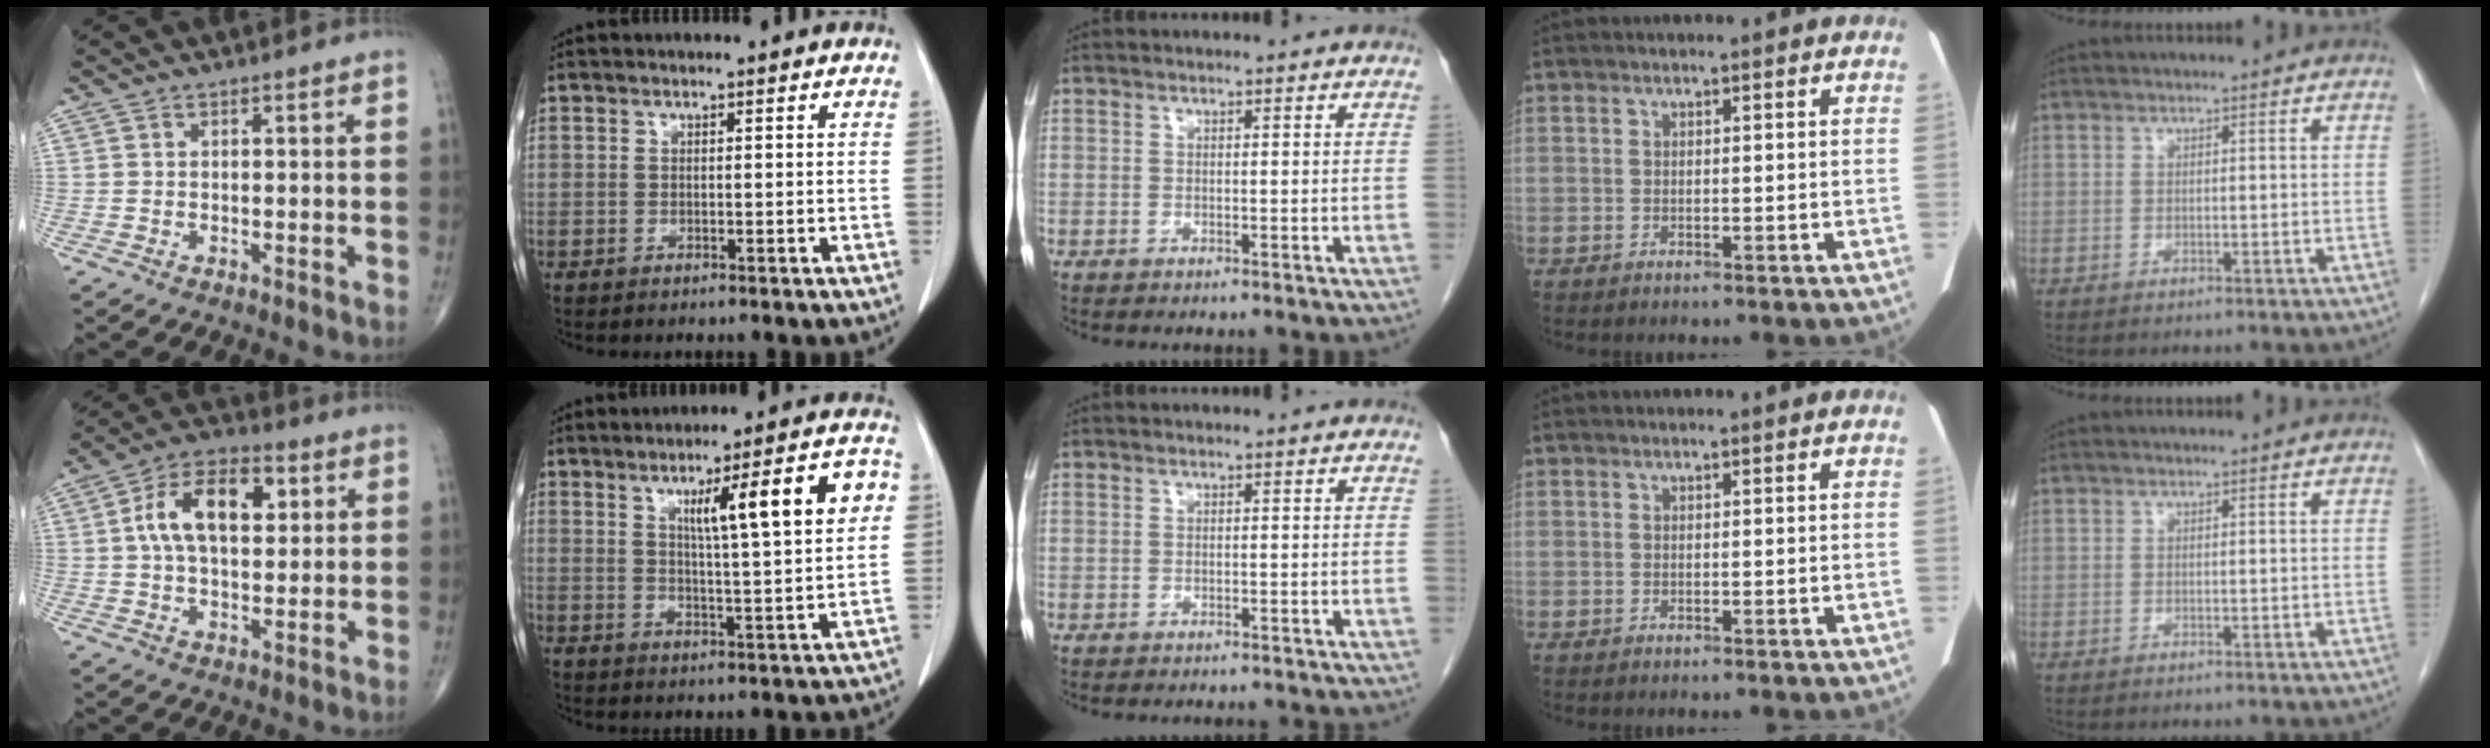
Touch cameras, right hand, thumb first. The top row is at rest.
{"thumb": {"total": 13.5, "force": [3.1, 7.6, 10.8], "torque": [-0.174, 0.014, 0.047]}, "index": {"total": 13.5, "force": [4.3, 0.9, 12.7], "torque": [-0.182, 0.014, 0.063]}, "middle": {"total": 4.8, "force": [-4.5, 0.8, 1.4], "torque": [-0.014, -0.007, -0.050]}}